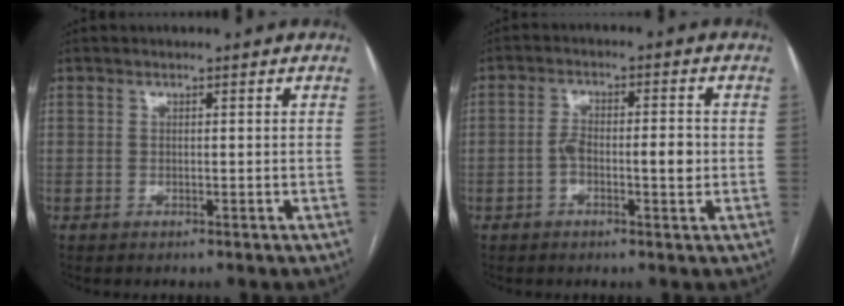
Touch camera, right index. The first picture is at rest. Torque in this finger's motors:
{"motor_torque": [0.19, -0.06, 0.14, 0.04]}